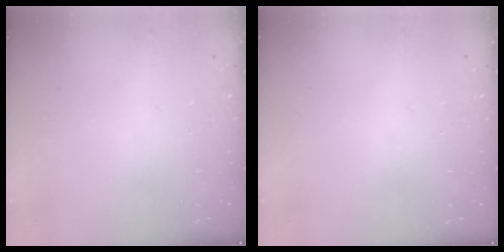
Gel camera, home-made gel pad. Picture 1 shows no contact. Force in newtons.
{"total": 0.0}